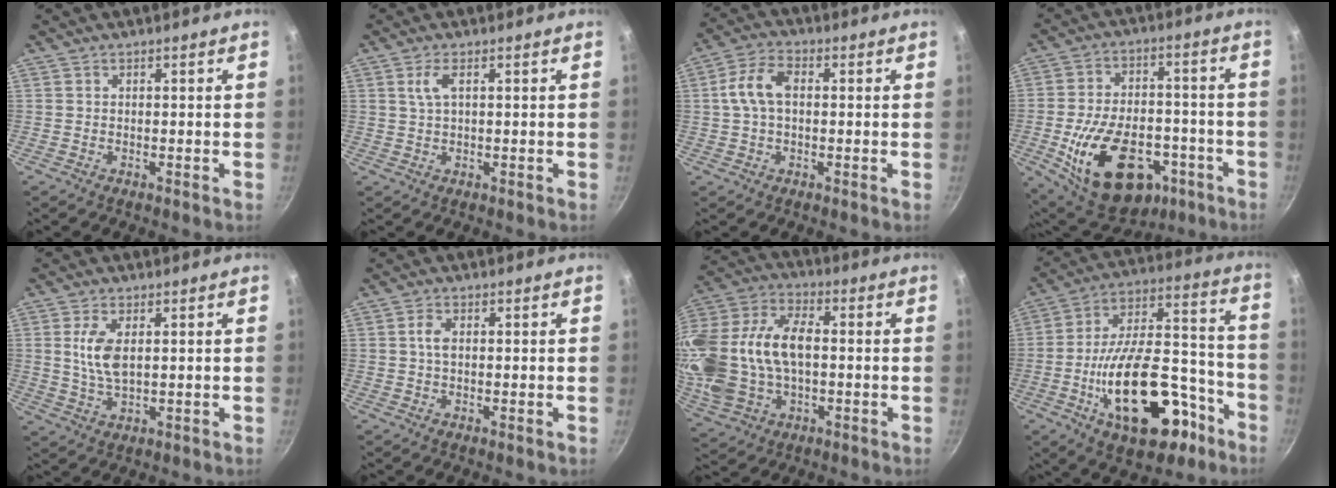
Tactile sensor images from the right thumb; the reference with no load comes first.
{"total": 2.8, "force": [0.9, 1.0, 2.5], "torque": [-0.061, 0.006, 0.023]}
{"total": 7.5, "force": [0.7, 4.5, 6.0], "torque": [-0.122, 0.023, 0.009]}
{"total": 22.0, "force": [-8.4, 13.0, 15.6], "torque": [-0.260, 0.025, -0.111]}
{"total": 6.5, "force": [1.3, 3.1, 5.6], "torque": [-0.116, -0.006, 0.029]}
{"total": 2.5, "force": [0.4, 1.2, 2.1], "torque": [-0.045, 0.000, 0.003]}
{"total": 26.9, "force": [0.1, 16.8, 21.0], "torque": [-0.494, 0.024, 0.013]}
{"total": 24.5, "force": [-10.4, 11.3, 19.0], "torque": [-0.325, 0.070, -0.157]}